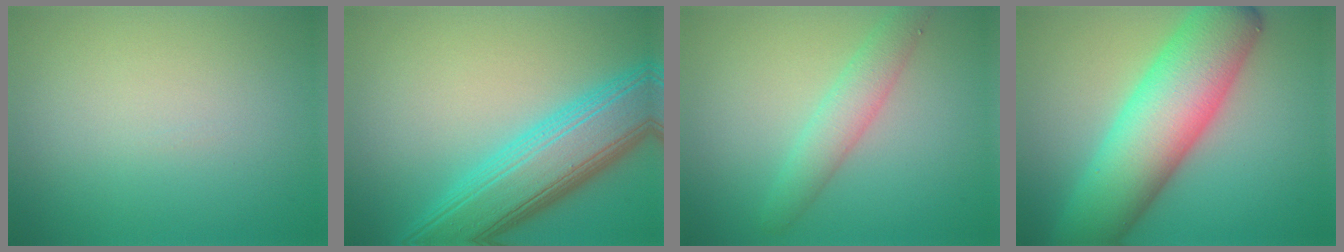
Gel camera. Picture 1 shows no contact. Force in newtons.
{"total": 8.8, "press": 8.8, "slide": 0.2}
{"total": 3.0, "press": 3.0, "slide": 0.3}
{"total": 11.1, "press": 11.1, "slide": 0.3}